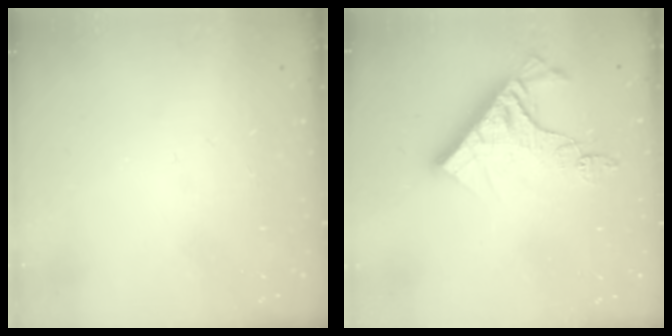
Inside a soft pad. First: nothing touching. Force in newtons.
{"total": 11.8, "press": 11.8, "slide": 1.1}